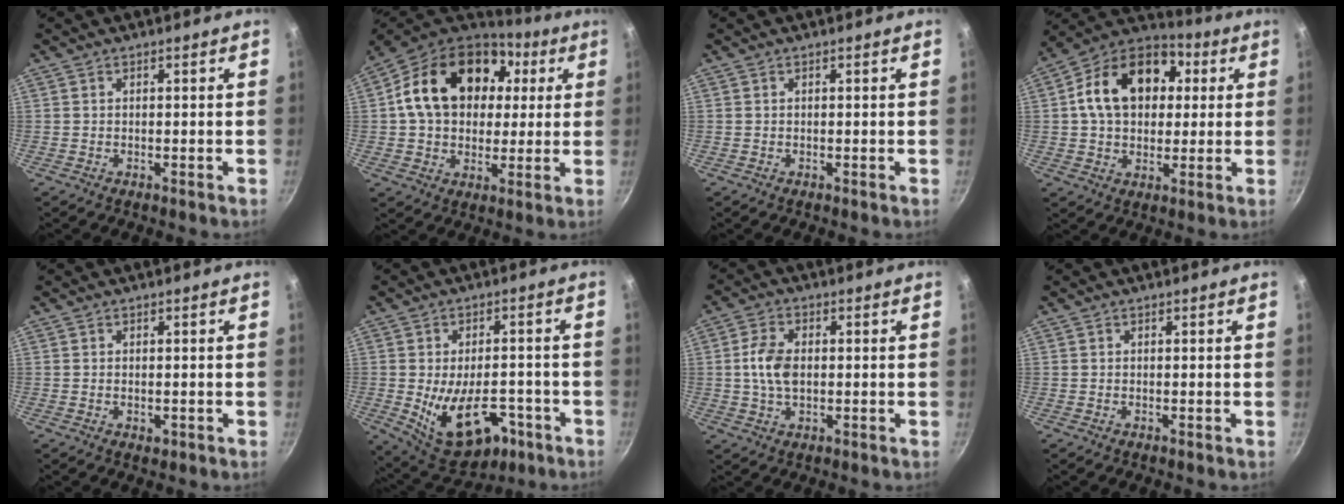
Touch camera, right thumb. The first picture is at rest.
{"total": 22.4, "force": [5.2, 16.3, 14.5], "torque": [-0.236, 0.022, 0.081]}
{"total": 0.0}
{"total": 18.8, "force": [3.6, 13.7, 12.5], "torque": [-0.186, 0.028, 0.044]}
{"total": 1.2, "force": [-0.3, 0.7, 0.9], "torque": [-0.012, -0.002, -0.003]}
{"total": 15.0, "force": [-4.9, 8.7, 11.2], "torque": [-0.141, 0.007, -0.054]}
{"total": 6.6, "force": [0.1, 4.1, 5.2], "torque": [-0.095, 0.009, 0.000]}
{"total": 0.0}